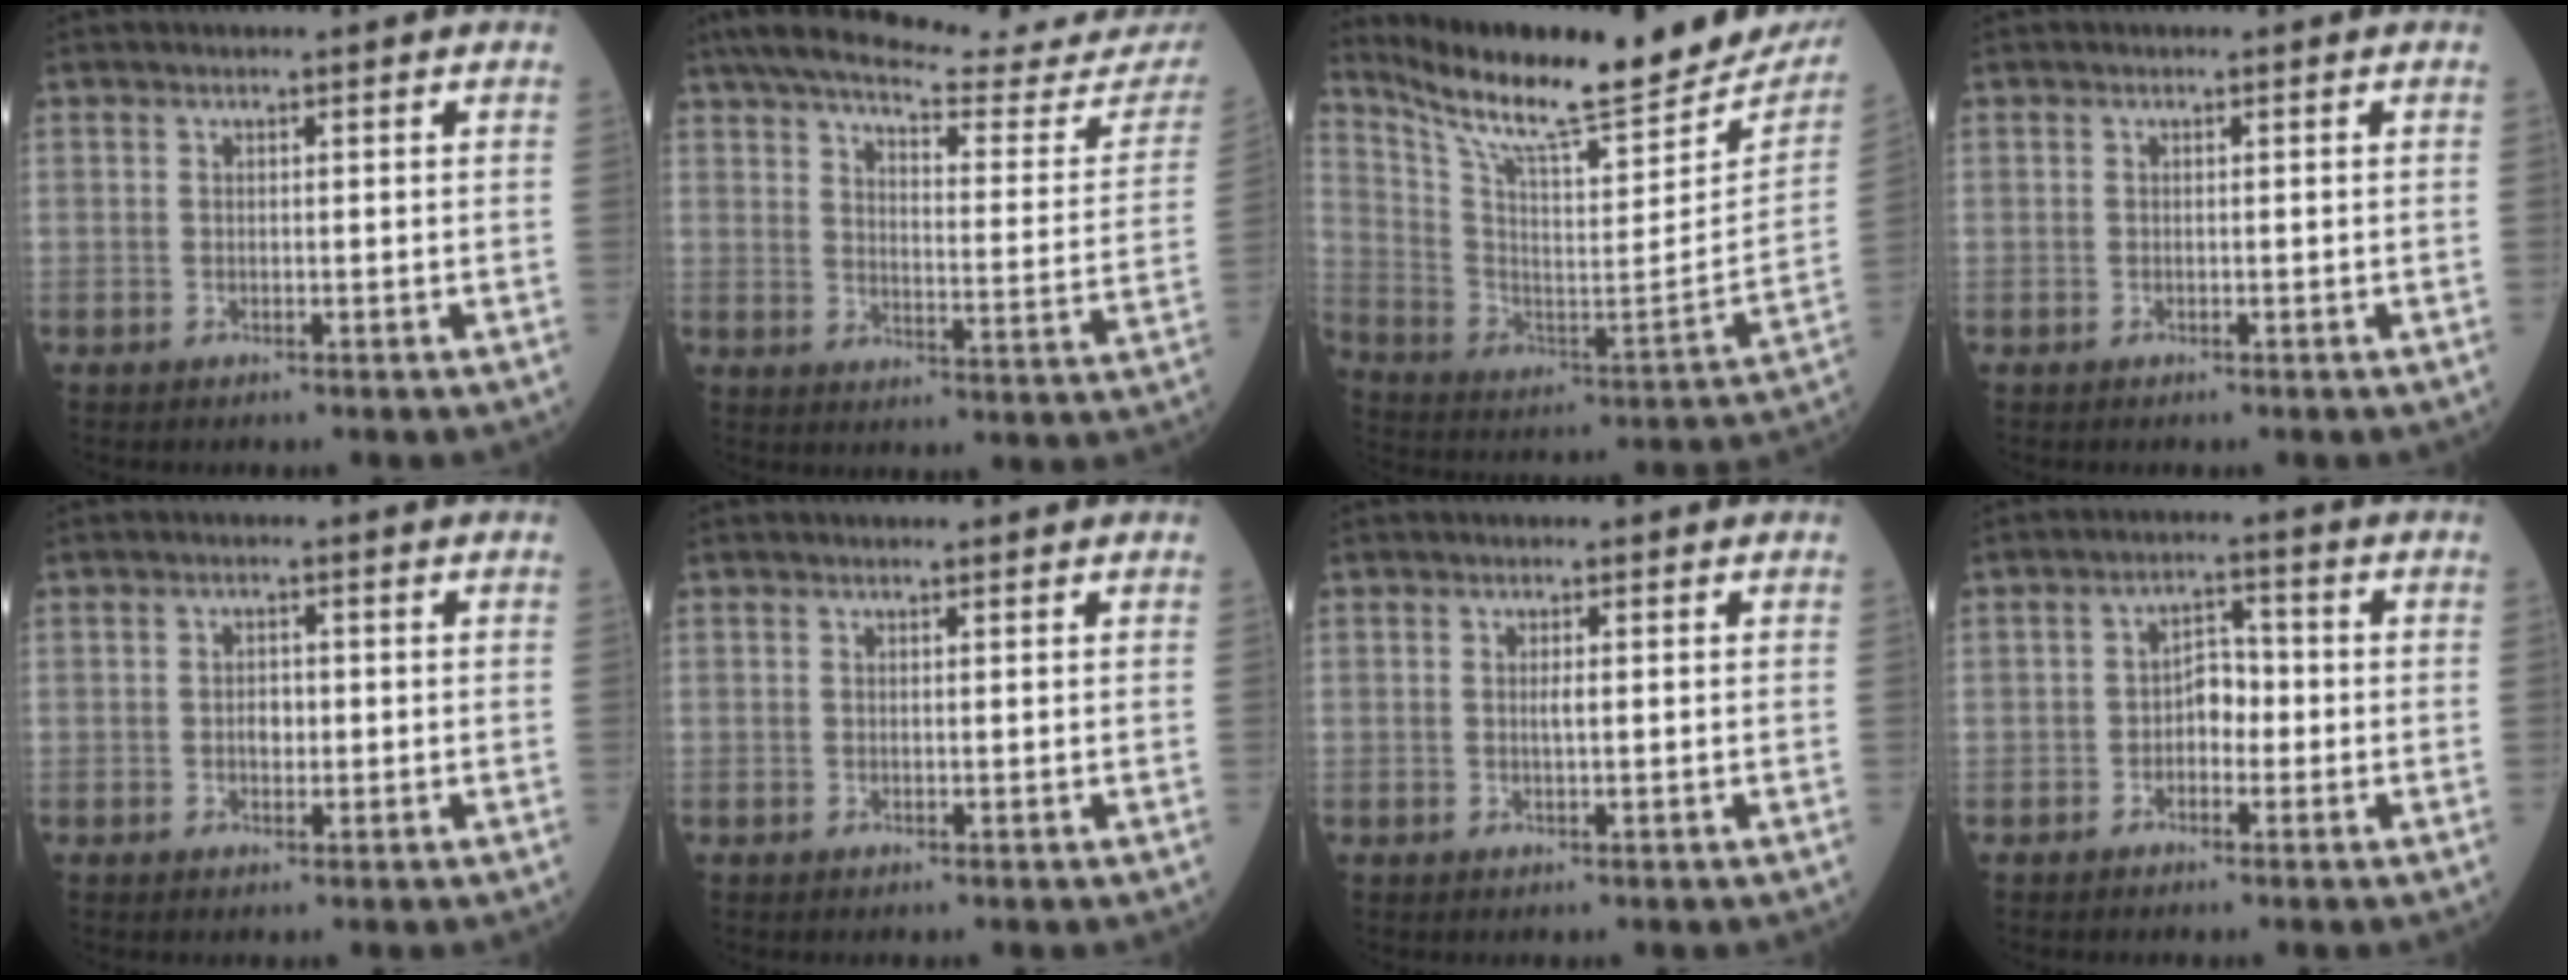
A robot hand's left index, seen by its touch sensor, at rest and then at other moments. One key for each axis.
{"total": 26.3, "fx": 23.7, "fy": 2.5, "fz": 11.0, "tx": -0.172, "ty": -0.070, "tz": 0.294}
{"total": 26.8, "fx": 23.4, "fy": 4.0, "fz": 12.6, "tx": -0.220, "ty": -0.060, "tz": 0.337}
{"total": 0.0}
{"total": 1.7, "fx": -0.1, "fy": 1.1, "fz": 1.2, "tx": -0.020, "ty": 0.003, "tz": -0.001}
{"total": 1.5, "fx": 1.5, "fy": 0.1, "fz": 0.4, "tx": -0.008, "ty": 0.007, "tz": 0.021}
{"total": 0.9, "fx": 0.3, "fy": 0.0, "fz": 0.8, "tx": -0.020, "ty": 0.001, "tz": 0.003}
{"total": 3.5, "fx": -0.8, "fy": 2.1, "fz": 2.6, "tx": -0.038, "ty": 0.014, "tz": -0.019}